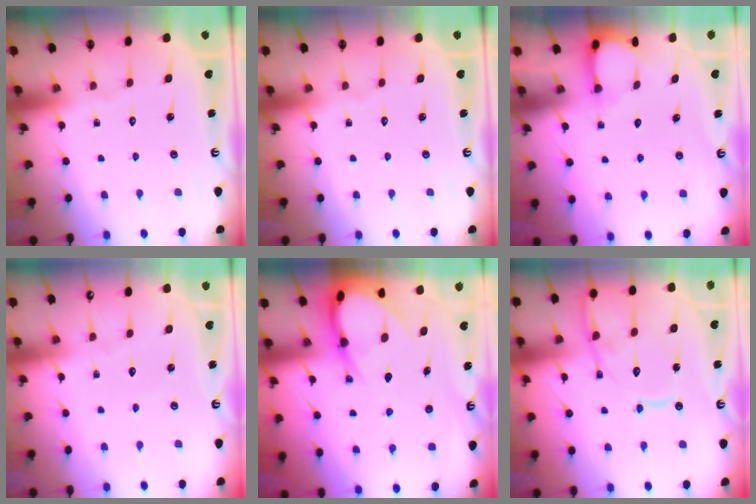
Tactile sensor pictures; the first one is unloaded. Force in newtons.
{"total": 0.0}
{"total": 2.3, "press": 2.3, "slide": 0.3}
{"total": 2.1, "press": 2.1, "slide": 0.1}
{"total": 8.5, "press": 8.4, "slide": 1.0}
{"total": 14.1, "press": 14.0, "slide": 1.2}